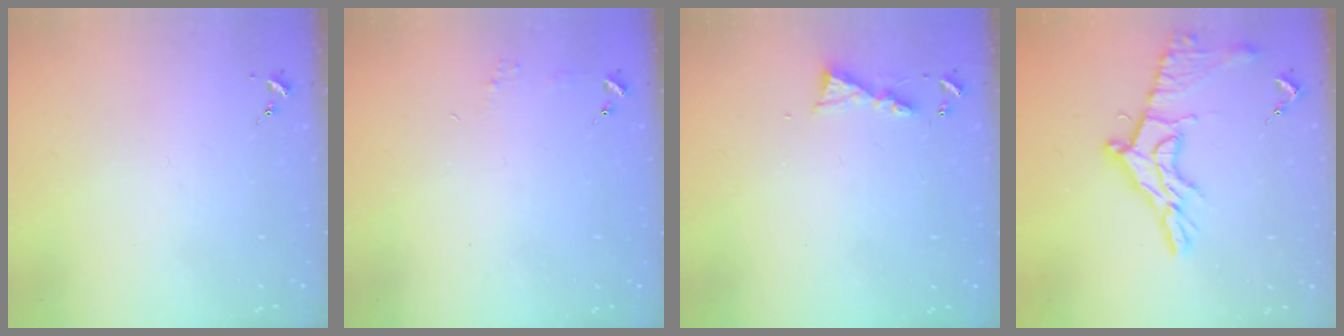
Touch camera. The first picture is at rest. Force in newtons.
{"total": 4.3, "press": 4.3, "slide": 0.5}
{"total": 5.2, "press": 5.2, "slide": 0.4}
{"total": 15.4, "press": 15.3, "slide": 1.3}